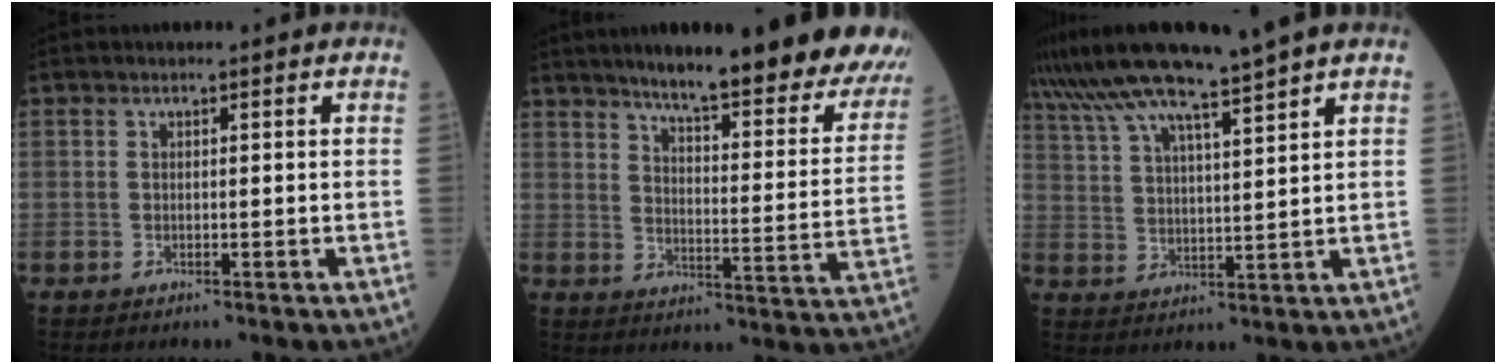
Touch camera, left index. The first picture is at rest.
{"total": 25.2, "force": [22.0, 2.7, 12.0], "torque": [-0.158, -0.065, 0.267]}
{"total": 12.0, "force": [10.1, -1.2, 6.4], "torque": [-0.118, 0.012, 0.180]}